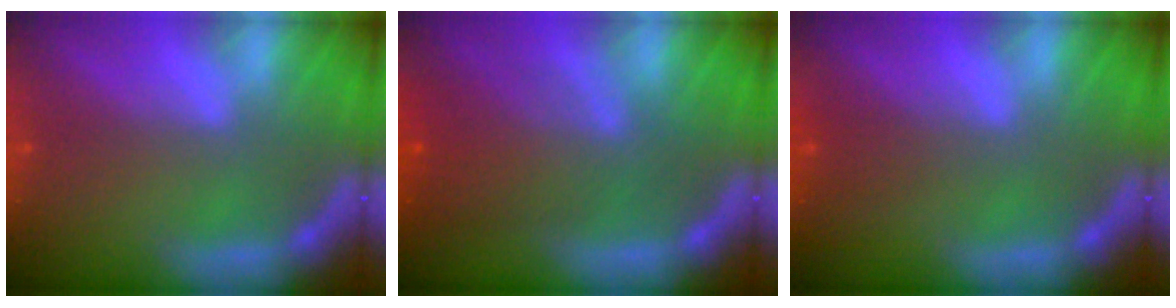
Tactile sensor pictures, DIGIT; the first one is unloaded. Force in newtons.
{"total": 6.5}
{"total": 1.5}